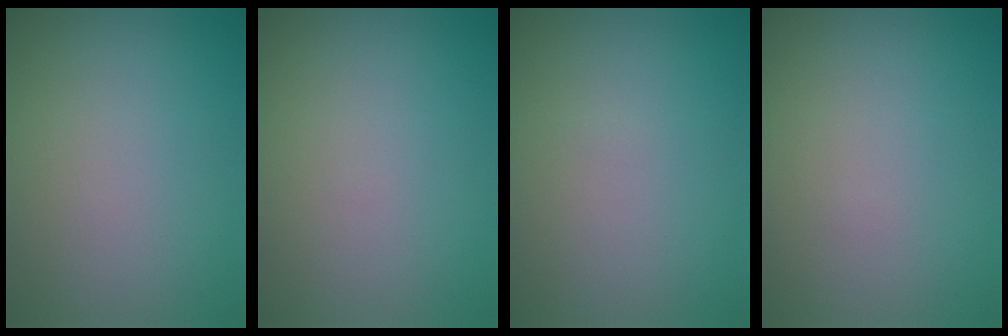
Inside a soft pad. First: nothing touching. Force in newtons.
{"total": 0.0}
{"total": 0.0}
{"total": 0.0}